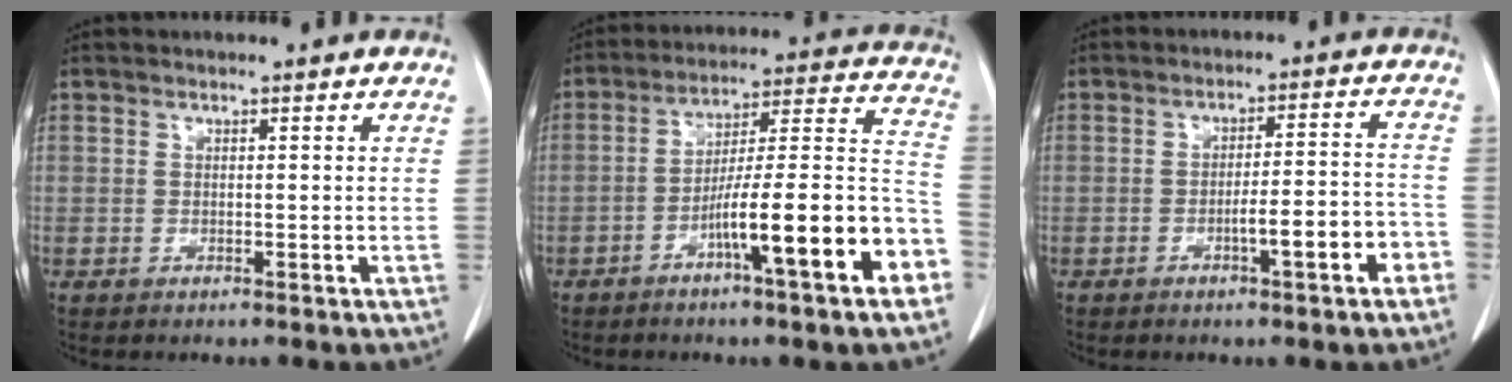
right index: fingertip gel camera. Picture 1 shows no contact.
{"total": 18.0, "force": [-7.7, 0.9, 16.3], "torque": [-0.209, 0.017, -0.118]}
{"total": 7.5, "force": [-3.6, 0.6, 6.5], "torque": [-0.093, 0.017, -0.046]}